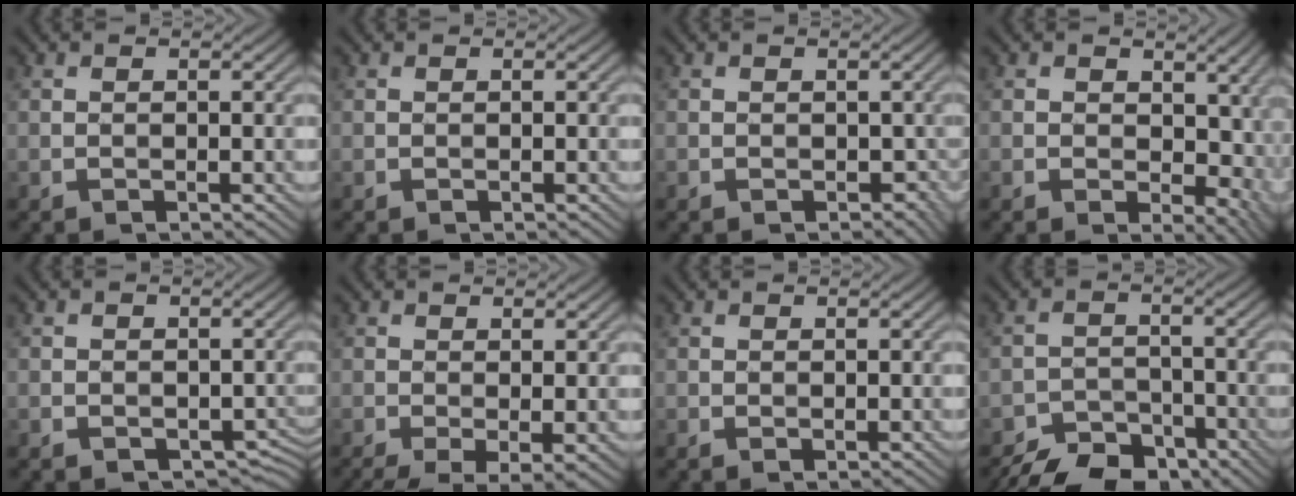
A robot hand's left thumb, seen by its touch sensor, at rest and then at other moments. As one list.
[{"total": 0.0}, {"total": 1.5, "force": [-0.4, 1.4, 0.4], "torque": [-0.011, -0.006, -0.005]}, {"total": 8.9, "force": [-0.3, 6.1, 6.4], "torque": [-0.076, -0.020, 0.009]}, {"total": 2.2, "force": [-0.8, 2.1, 0.3], "torque": [-0.004, -0.008, -0.008]}, {"total": 4.2, "force": [-1.9, 1.0, 3.6], "torque": [-0.075, -0.007, -0.029]}, {"total": 0.0}, {"total": 7.6, "force": [-6.7, 3.0, 1.9], "torque": [-0.028, -0.008, -0.116]}]